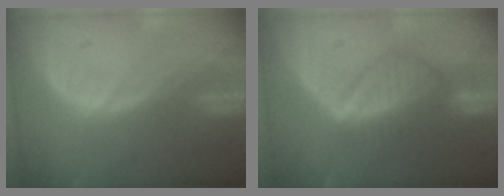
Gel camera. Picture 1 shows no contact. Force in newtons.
{"total": 6.4, "press": 6.3, "slide": 0.5}